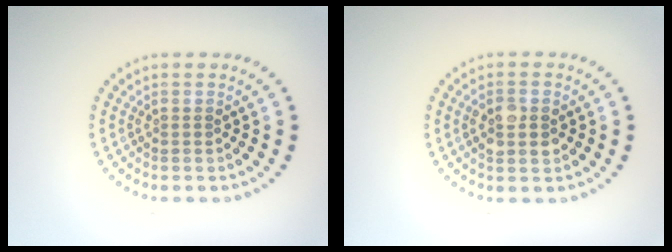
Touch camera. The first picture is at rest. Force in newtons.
{"total": 2.7, "press": 2.7, "slide": 0.1}